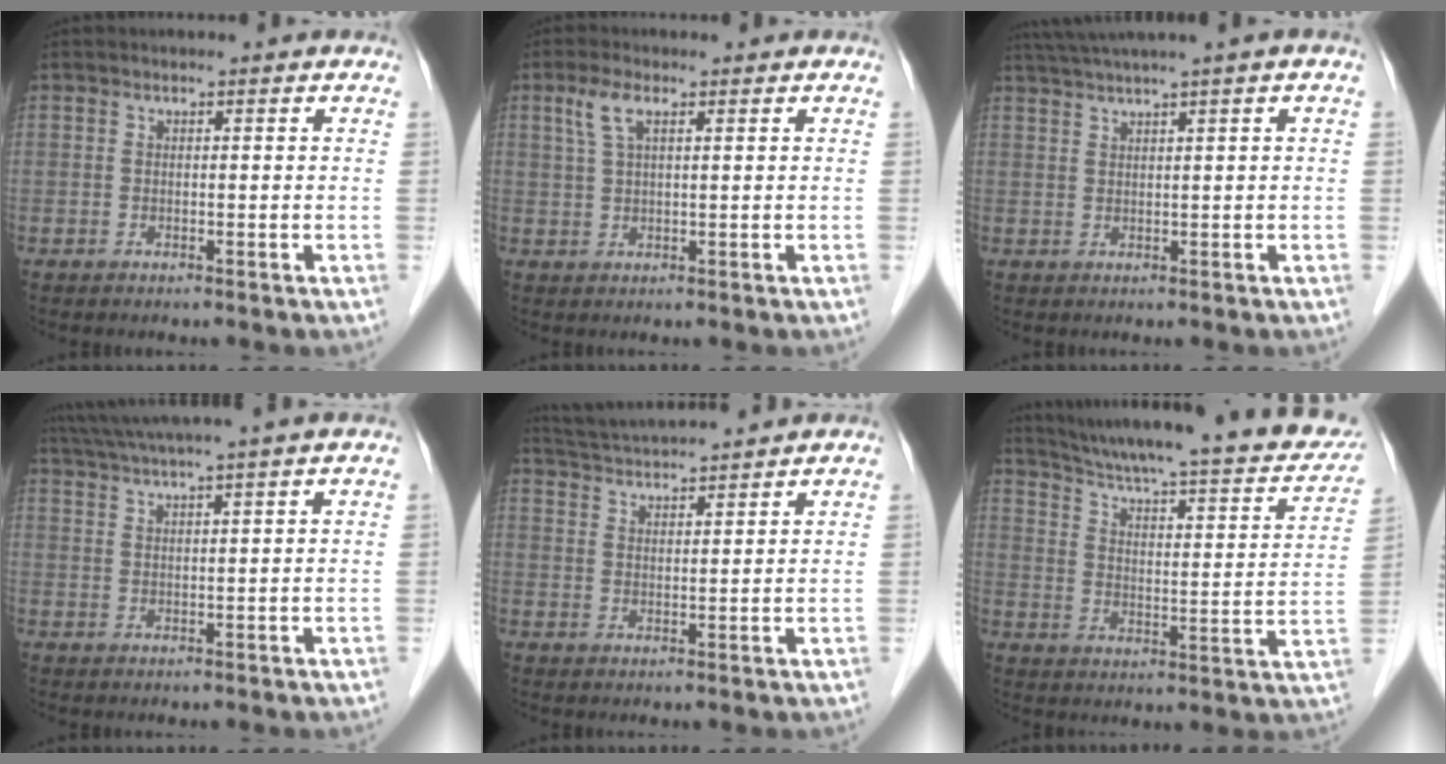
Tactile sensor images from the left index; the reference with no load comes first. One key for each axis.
{"total": 3.3, "fx": 1.6, "fy": 1.0, "fz": 2.7, "tx": -0.066, "ty": 0.013, "tz": 0.037}
{"total": 5.3, "fx": 3.6, "fy": -1.3, "fz": 3.6, "tx": -0.065, "ty": 0.025, "tz": 0.067}
{"total": 9.9, "fx": 8.4, "fy": -1.9, "fz": 4.9, "tx": -0.083, "ty": 0.022, "tz": 0.122}
{"total": 9.2, "fx": 8.7, "fy": -0.8, "fz": 2.8, "tx": -0.059, "ty": 0.024, "tz": 0.140}
{"total": 26.4, "fx": 22.4, "fy": 4.6, "fz": 13.3, "tx": -0.203, "ty": -0.021, "tz": 0.286}